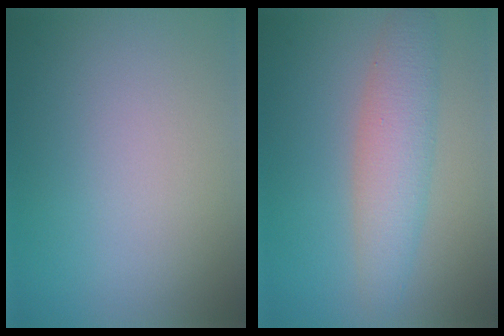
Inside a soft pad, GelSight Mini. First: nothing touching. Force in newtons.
{"total": 4.4, "press": 4.4, "slide": 0.1}